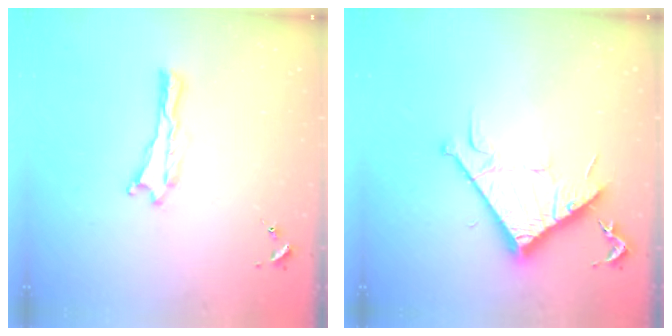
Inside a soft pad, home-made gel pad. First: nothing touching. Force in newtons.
{"total": 10.2, "press": 10.2, "slide": 0.3}